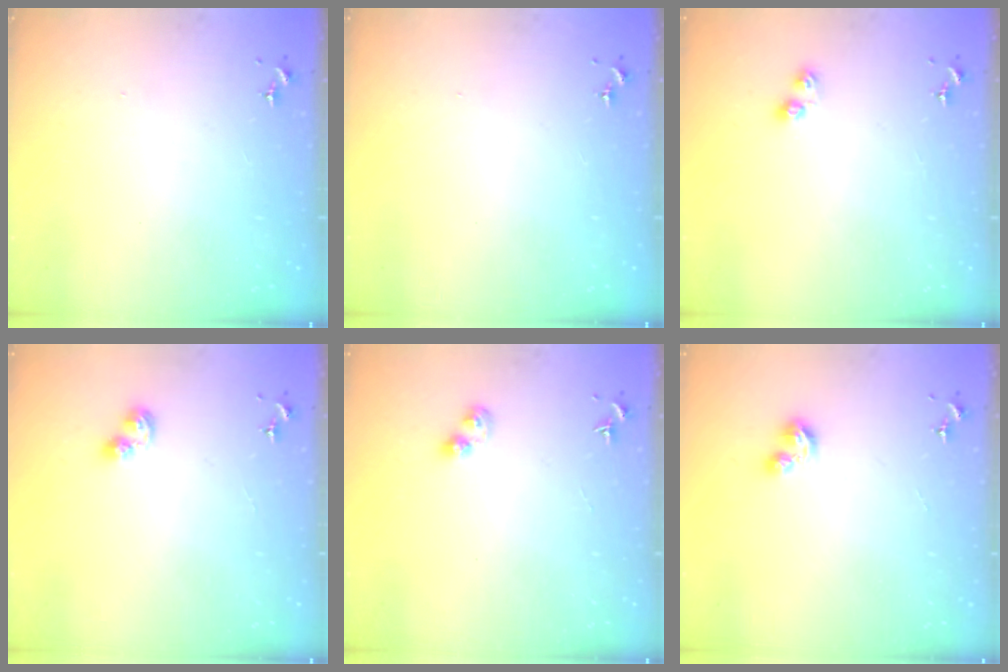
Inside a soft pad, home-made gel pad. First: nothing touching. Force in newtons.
{"total": 0.0}
{"total": 5.1, "press": 5.1, "slide": 0.5}
{"total": 6.0, "press": 5.9, "slide": 0.6}
{"total": 3.2, "press": 3.2, "slide": 0.3}
{"total": 2.6, "press": 2.6, "slide": 0.3}